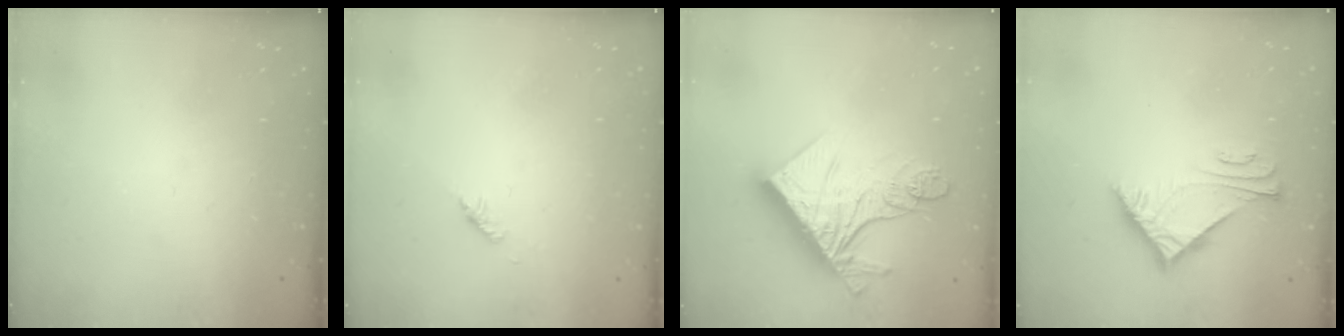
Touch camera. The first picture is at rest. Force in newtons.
{"total": 2.8, "press": 2.7, "slide": 0.6}
{"total": 19.7, "press": 19.6, "slide": 2.0}
{"total": 6.0, "press": 5.9, "slide": 1.2}